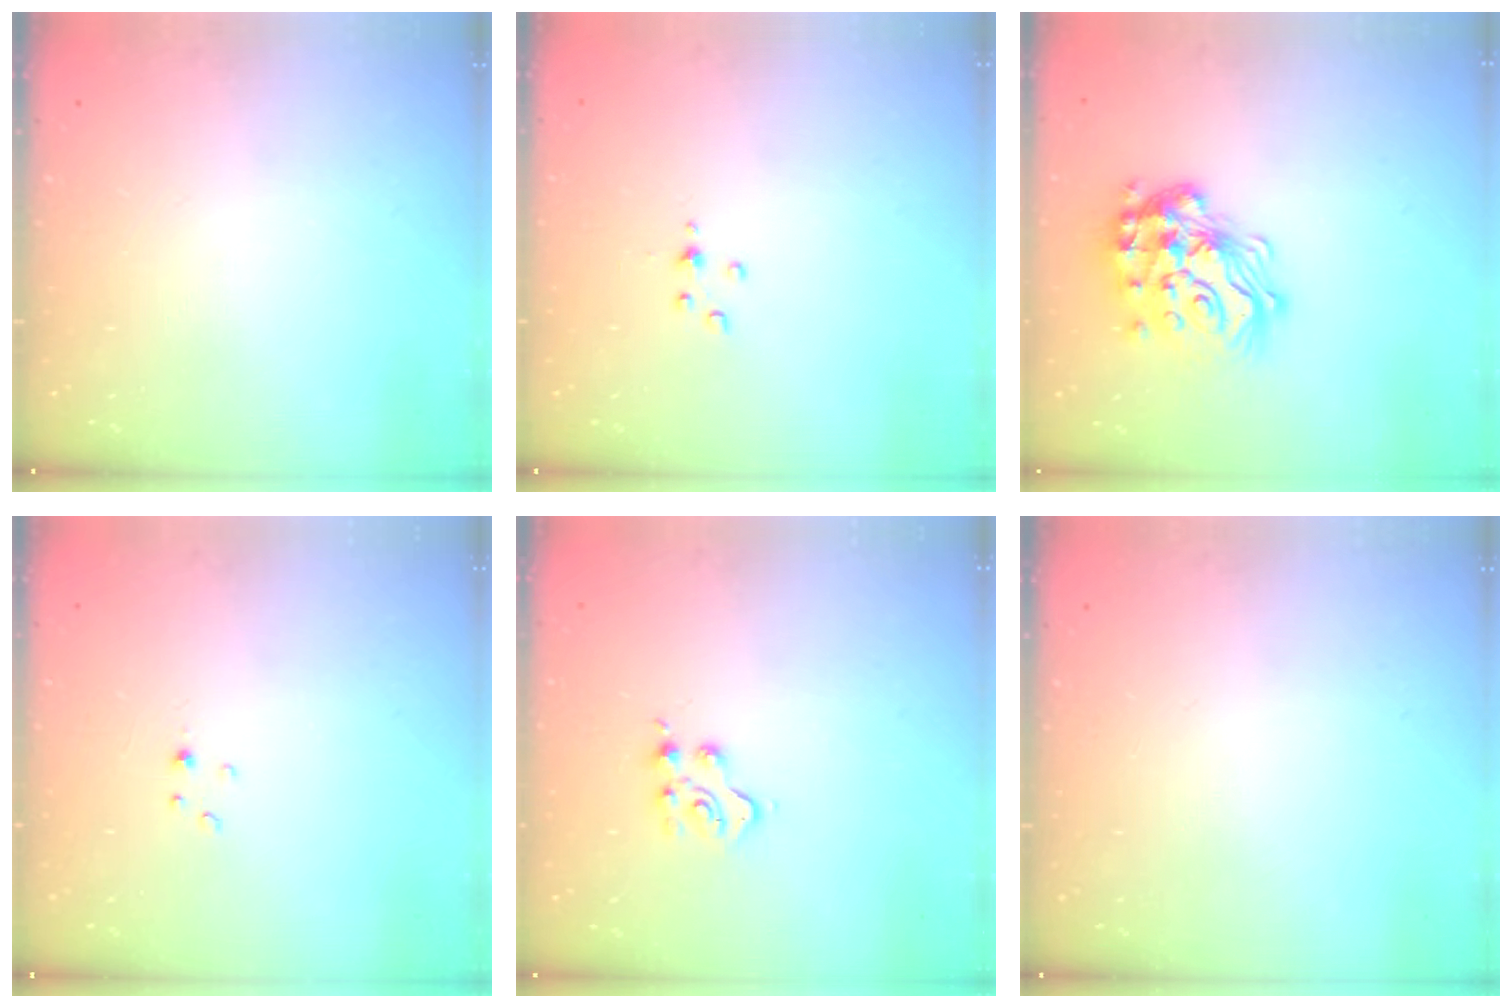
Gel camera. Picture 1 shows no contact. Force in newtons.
{"total": 3.0, "press": 3.0, "slide": 0.5}
{"total": 20.7, "press": 20.7, "slide": 1.2}
{"total": 1.4, "press": 1.3, "slide": 0.2}
{"total": 4.5, "press": 4.4, "slide": 0.6}
{"total": 0.0}